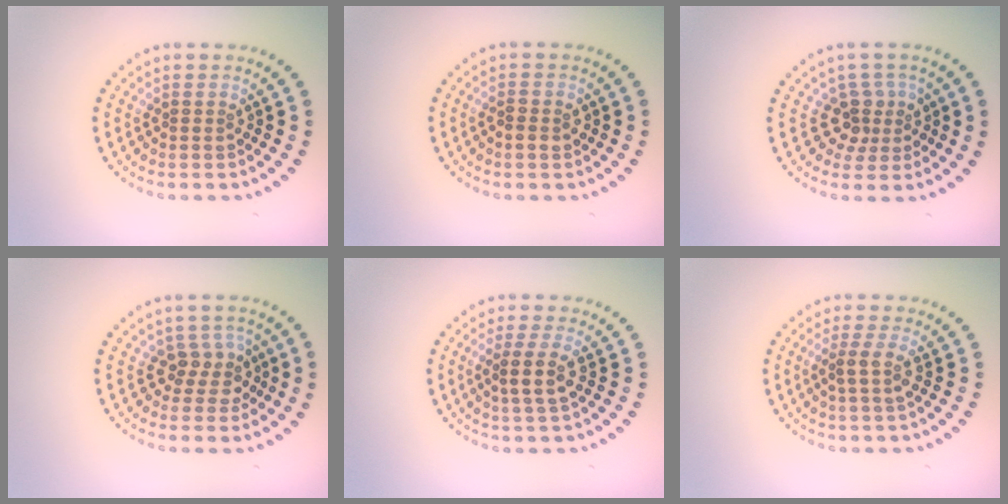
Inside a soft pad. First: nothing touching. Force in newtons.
{"total": 1.4, "press": 1.4, "slide": 0.2}
{"total": 2.7, "press": 1.9, "slide": 1.9}
{"total": 2.5, "press": 2.0, "slide": 1.5}
{"total": 2.5, "press": 2.1, "slide": 1.4}
{"total": 1.8, "press": 1.5, "slide": 1.0}